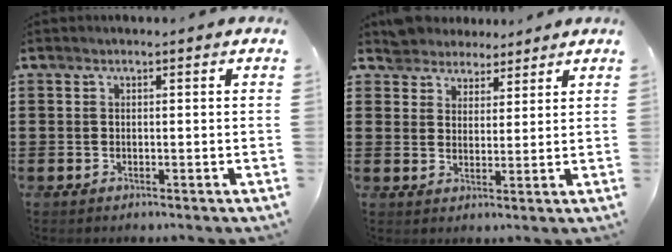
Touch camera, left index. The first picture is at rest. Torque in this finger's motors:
{"motor_torque": [-1.43, 0.71, -0.65, -0.21]}